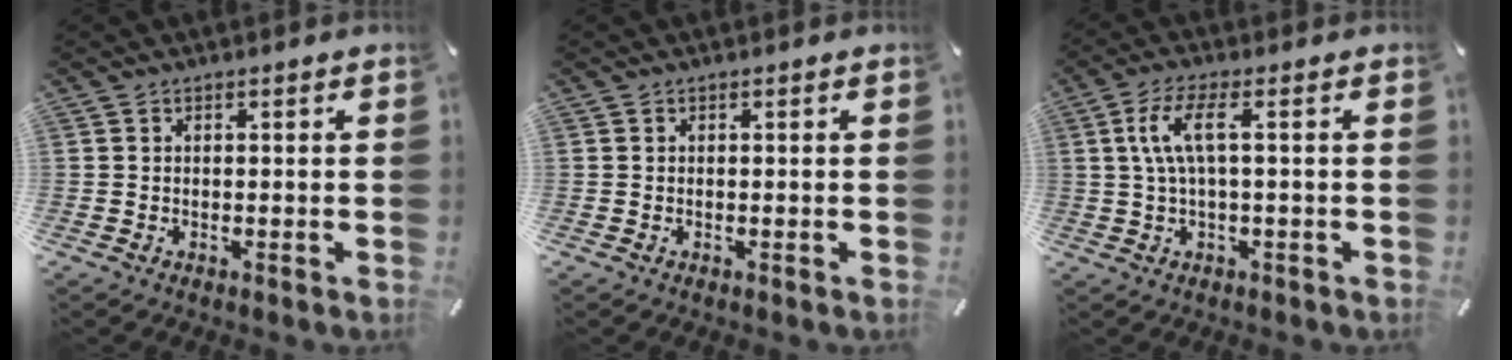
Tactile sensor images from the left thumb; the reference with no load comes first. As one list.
[{"total": 0.0}, {"total": 7.5, "force": [1.2, 2.0, 7.1], "torque": [-0.149, 0.000, 0.015]}]